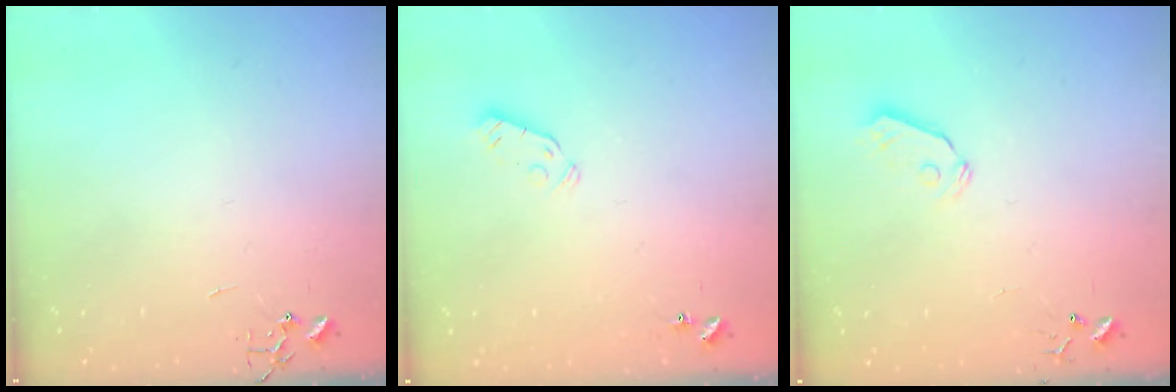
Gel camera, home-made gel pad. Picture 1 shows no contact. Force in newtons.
{"total": 3.7, "press": 3.6, "slide": 0.6}
{"total": 6.1, "press": 6.1, "slide": 0.5}